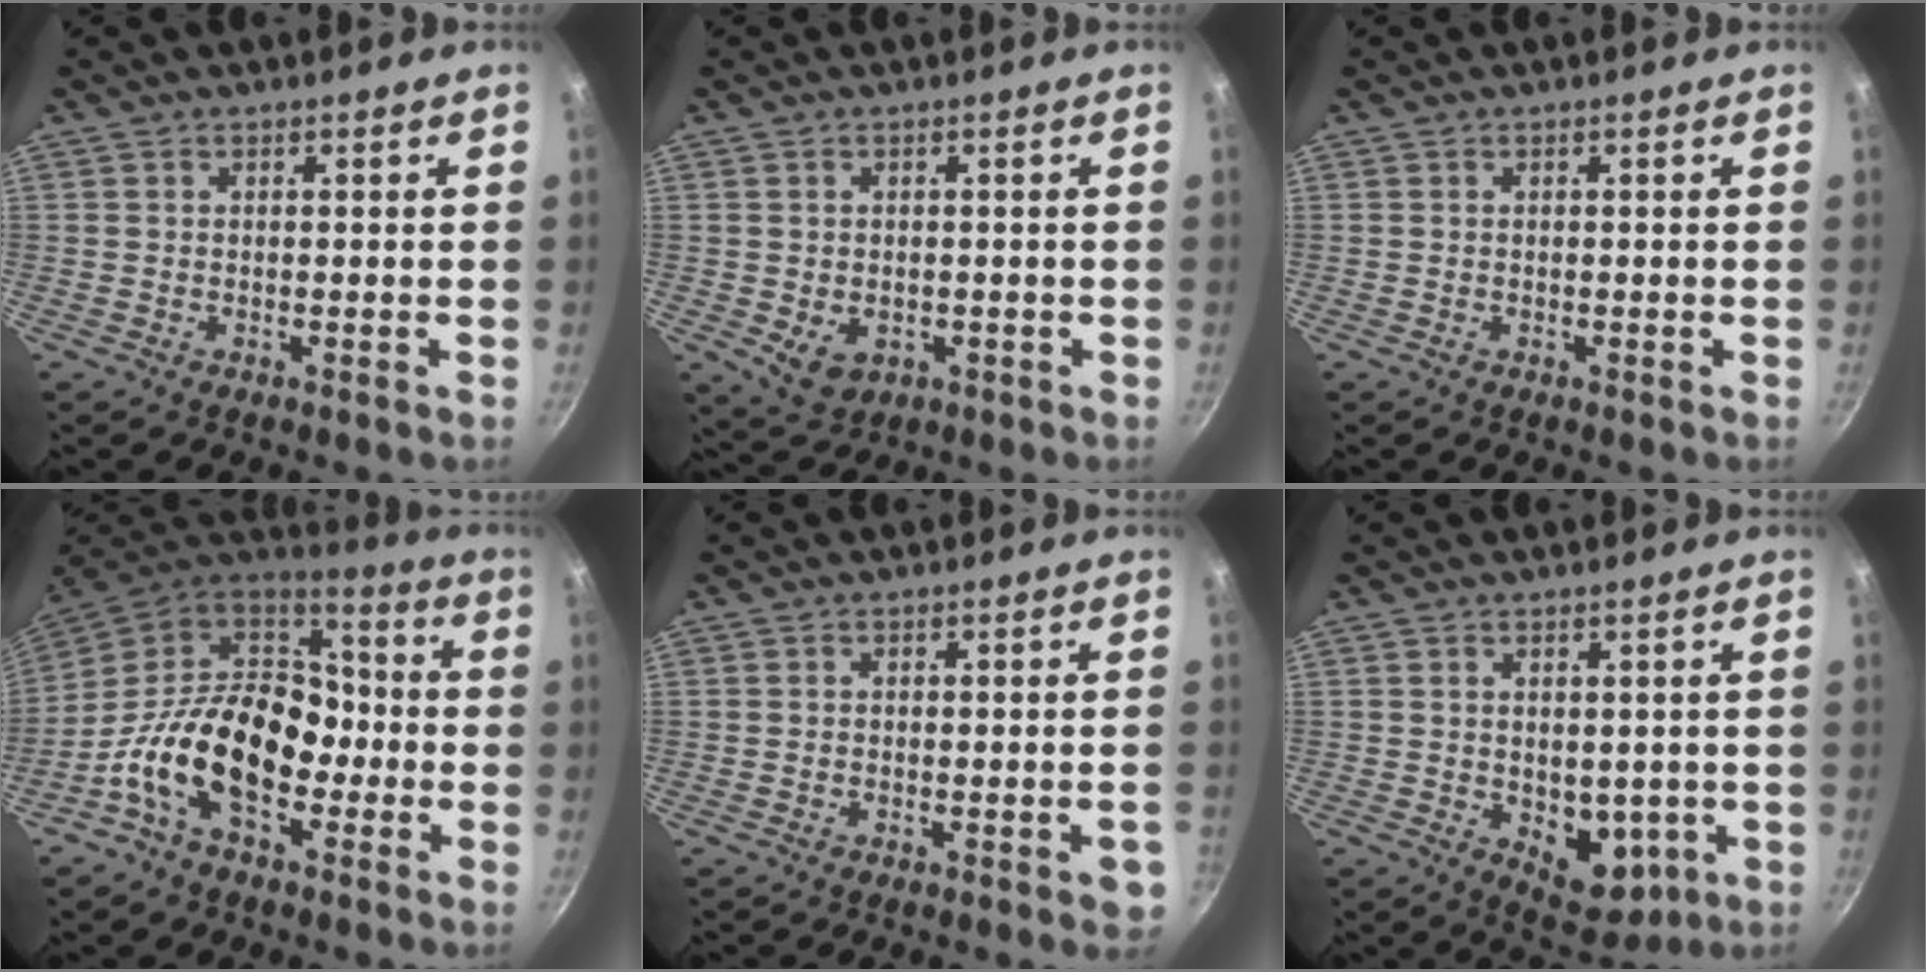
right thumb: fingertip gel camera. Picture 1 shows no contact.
{"total": 4.9, "force": [-0.7, 3.8, 3.0], "torque": [-0.041, -0.007, -0.001]}
{"total": 0.0}
{"total": 20.2, "force": [-5.8, 12.7, 14.6], "torque": [-0.218, 0.055, -0.123]}
{"total": 3.2, "force": [-1.4, 1.0, 2.7], "torque": [-0.027, 0.006, -0.017]}
{"total": 8.8, "force": [-1.3, 5.9, 6.4], "torque": [-0.050, -0.015, -0.005]}